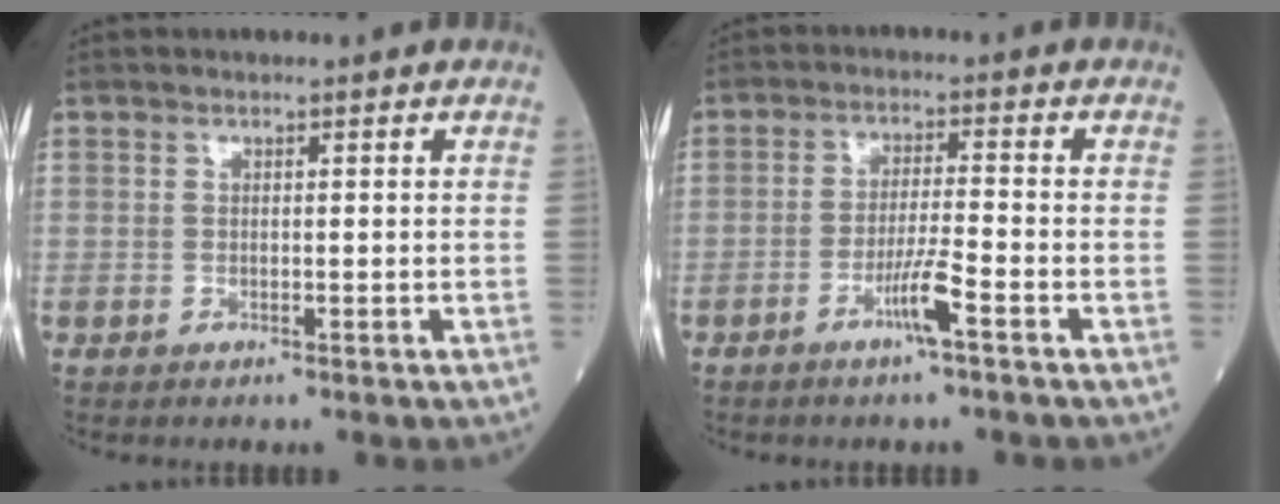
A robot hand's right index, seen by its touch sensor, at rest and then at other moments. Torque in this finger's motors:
{"motor_torque": [0.97, -0.39, 0.54, 0.17]}